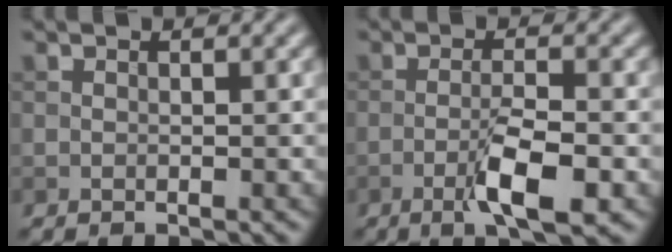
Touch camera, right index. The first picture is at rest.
{"total": 4.9, "force": [-2.2, 1.0, 4.3], "torque": [-0.076, 0.000, -0.039]}